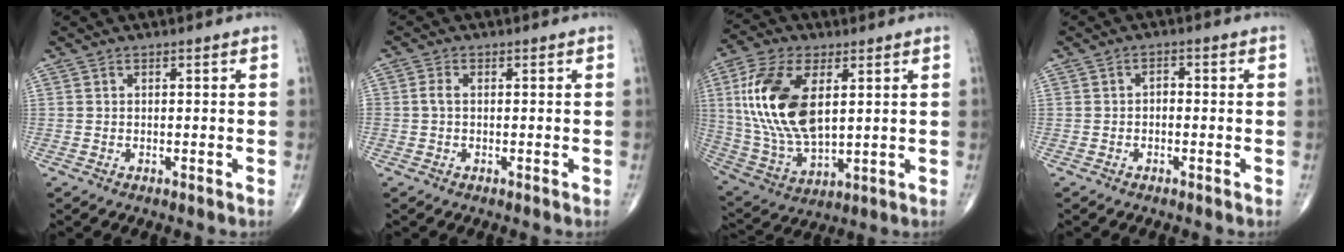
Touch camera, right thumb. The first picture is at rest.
{"total": 1.7, "force": [0.0, 0.9, 1.4], "torque": [-0.028, 0.001, -0.002]}
{"total": 18.9, "force": [4.2, 9.9, 15.6], "torque": [-0.315, -0.014, 0.084]}
{"total": 1.5, "force": [-0.4, 1.0, 1.0], "torque": [-0.005, 0.009, -0.011]}